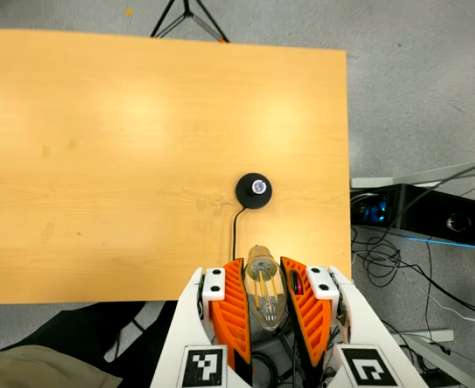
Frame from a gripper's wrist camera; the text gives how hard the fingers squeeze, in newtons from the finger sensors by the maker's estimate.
{"total": 18.4, "left": 19.7, "right": 17.0}